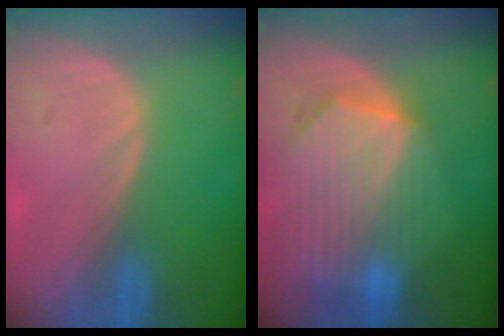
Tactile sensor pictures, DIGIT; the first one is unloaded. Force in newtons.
{"total": 10.3, "press": 9.0, "slide": 5.2}